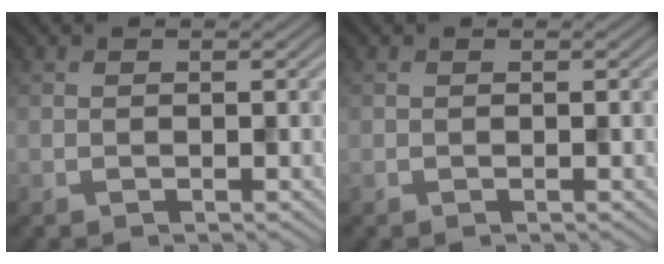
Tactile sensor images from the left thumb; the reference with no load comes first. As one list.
[{"total": 0.0}]